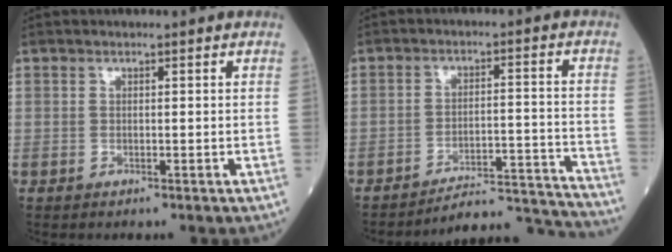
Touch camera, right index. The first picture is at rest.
{"total": 13.8, "force": [-13.7, -1.3, 0.2], "torque": [0.015, 0.026, -0.193]}